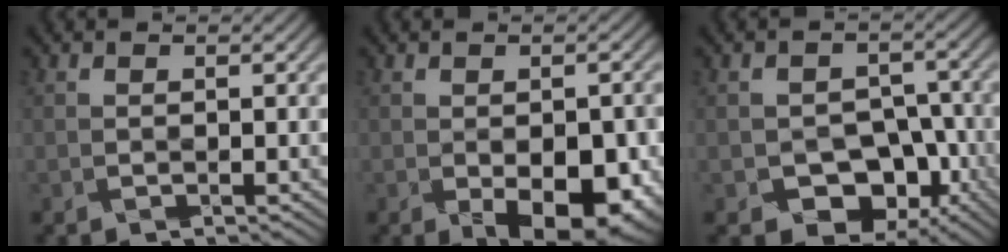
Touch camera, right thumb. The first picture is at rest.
{"total": 10.2, "force": [-3.9, 5.3, 7.9], "torque": [-0.096, -0.019, -0.032]}
{"total": 7.9, "force": [-4.2, 5.5, 3.9], "torque": [-0.050, -0.006, -0.060]}